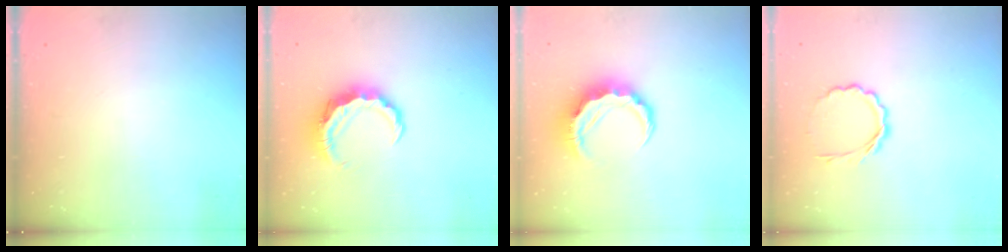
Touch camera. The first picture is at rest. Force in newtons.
{"total": 8.0, "press": 7.9, "slide": 0.7}
{"total": 8.4, "press": 8.3, "slide": 1.4}
{"total": 6.0, "press": 5.9, "slide": 1.5}